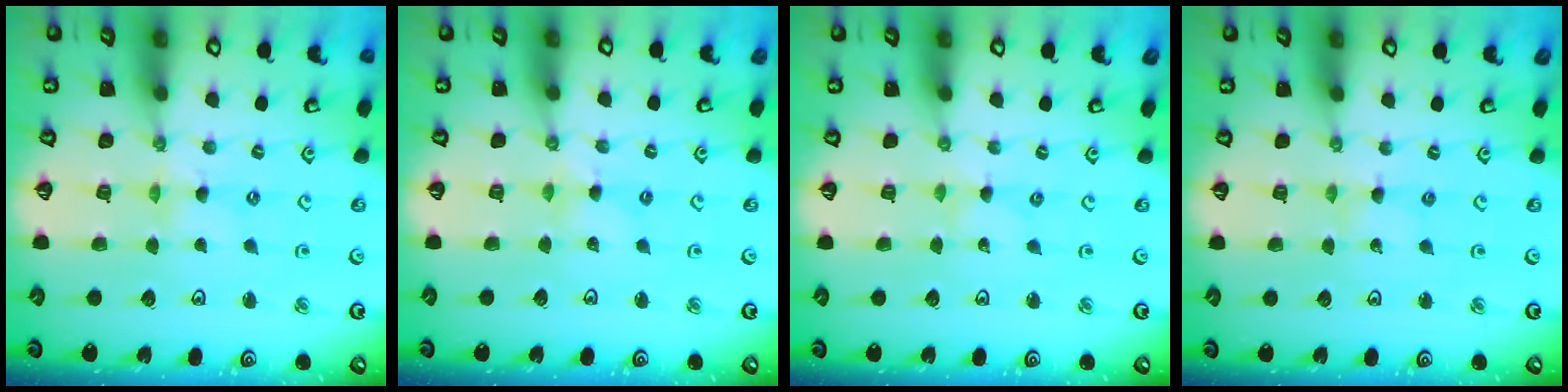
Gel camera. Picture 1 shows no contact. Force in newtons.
{"total": 2.6, "press": 2.6, "slide": 0.3}
{"total": 0.0}
{"total": 1.1, "press": 1.1, "slide": 0.1}